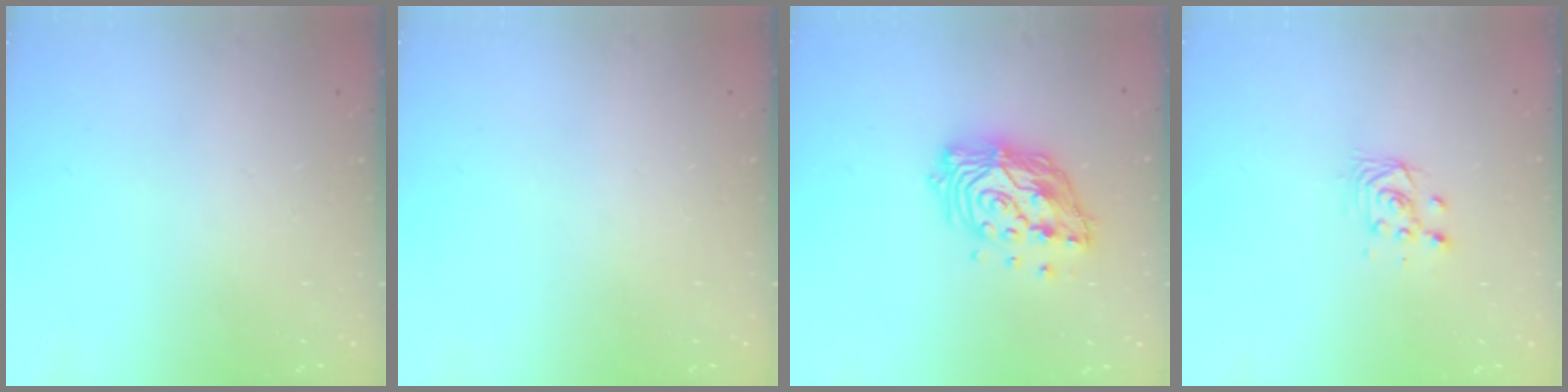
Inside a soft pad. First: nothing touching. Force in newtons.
{"total": 0.0}
{"total": 14.9, "press": 14.9, "slide": 1.3}
{"total": 4.7, "press": 4.6, "slide": 1.2}